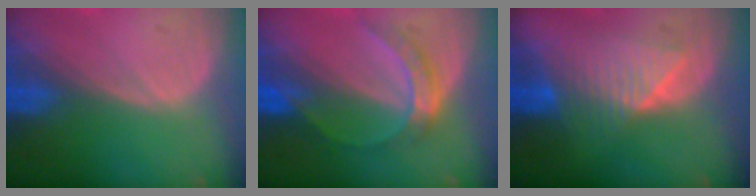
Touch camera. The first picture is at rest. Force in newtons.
{"total": 5.0, "press": 4.8, "slide": 1.3}
{"total": 6.4, "press": 6.4, "slide": 0.3}